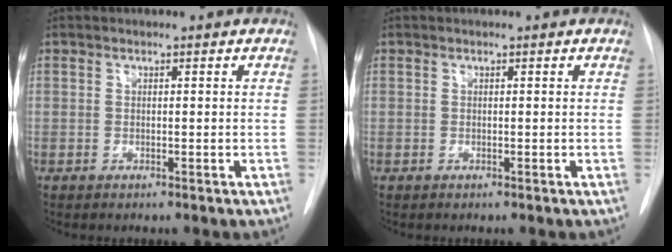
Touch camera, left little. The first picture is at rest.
{"total": 0.0}